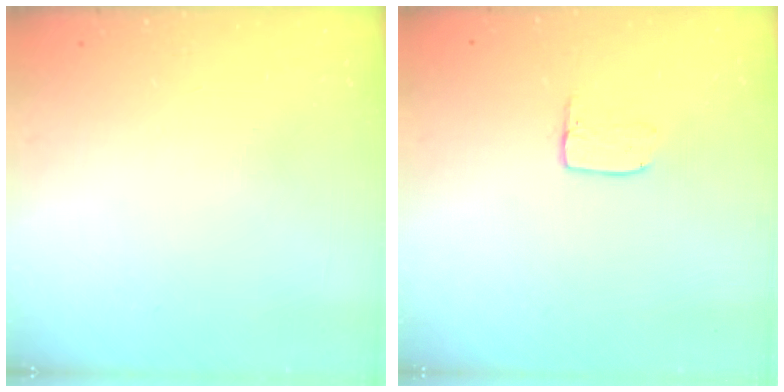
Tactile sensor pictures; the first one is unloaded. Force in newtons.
{"total": 5.2, "press": 5.2, "slide": 0.4}